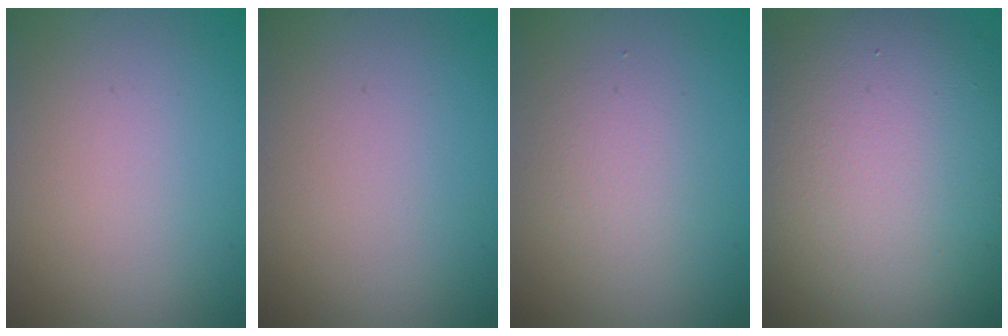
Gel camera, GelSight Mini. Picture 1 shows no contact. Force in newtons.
{"total": 0.0}
{"total": 2.1, "press": 2.1, "slide": 0.1}
{"total": 14.4, "press": 14.4, "slide": 0.5}